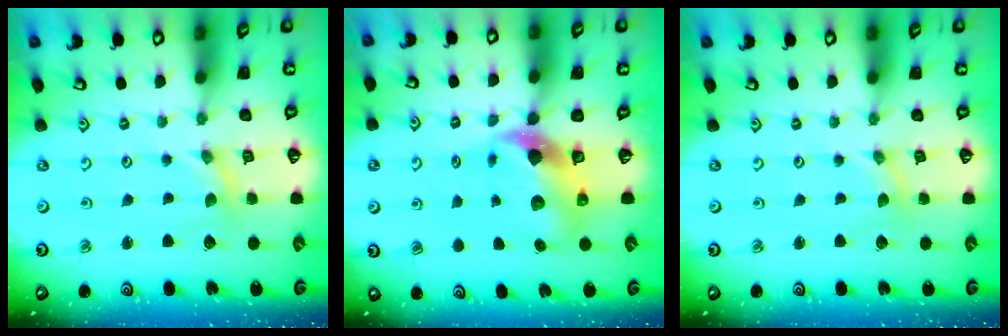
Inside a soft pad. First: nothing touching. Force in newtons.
{"total": 9.1, "press": 9.0, "slide": 1.7}
{"total": 0.0}